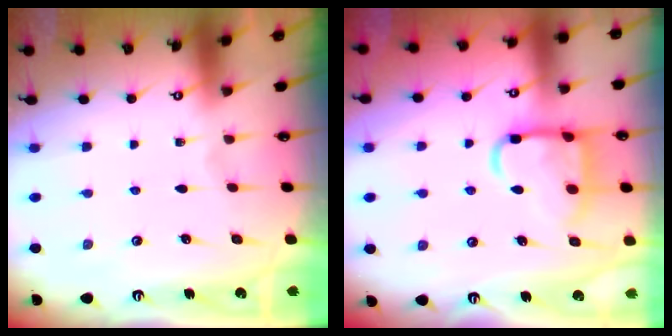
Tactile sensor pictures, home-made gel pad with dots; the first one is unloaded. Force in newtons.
{"total": 13.4, "press": 13.3, "slide": 1.5}